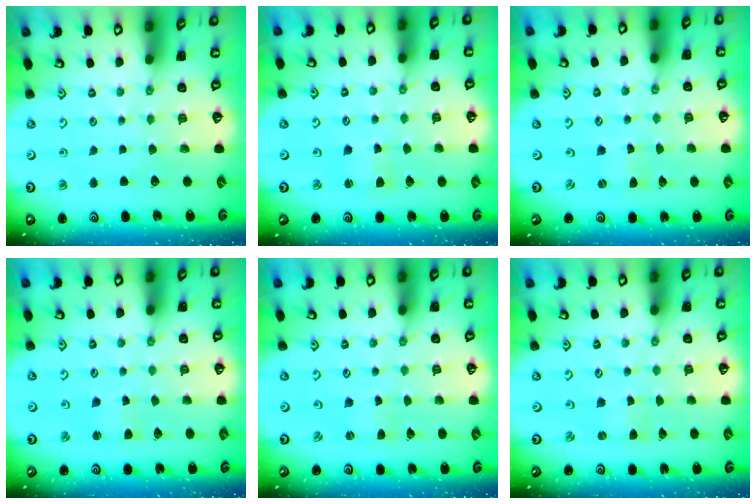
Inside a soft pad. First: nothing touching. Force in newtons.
{"total": 2.9, "press": 2.9, "slide": 0.4}
{"total": 0.0}
{"total": 2.0, "press": 2.0, "slide": 0.3}
{"total": 0.5, "press": 0.5, "slide": 0.1}
{"total": 0.7, "press": 0.7, "slide": 0.0}